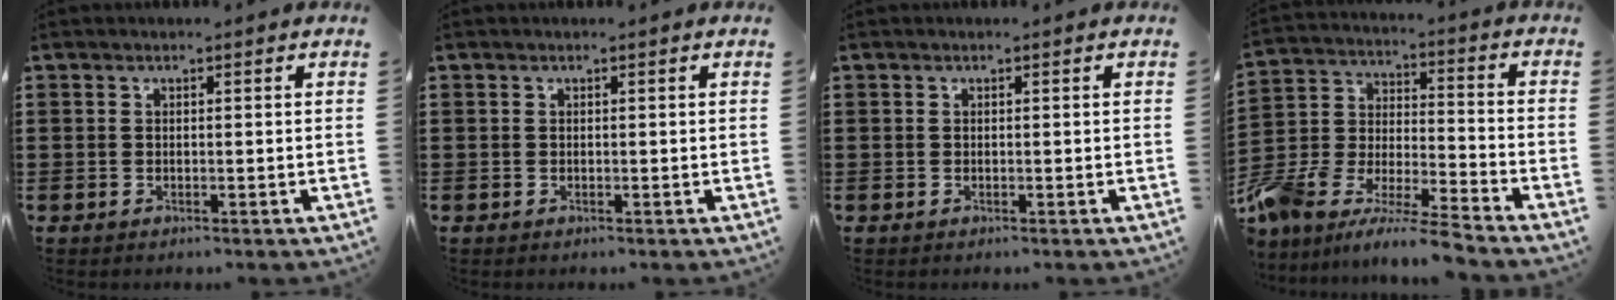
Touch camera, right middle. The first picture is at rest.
{"total": 0.0}
{"total": 0.0}
{"total": 9.5, "force": [-9.1, 0.6, 2.7], "torque": [-0.061, 0.006, -0.189]}